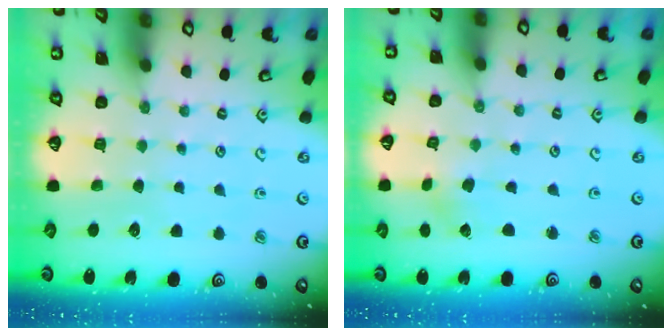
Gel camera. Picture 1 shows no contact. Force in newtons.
{"total": 0.0}